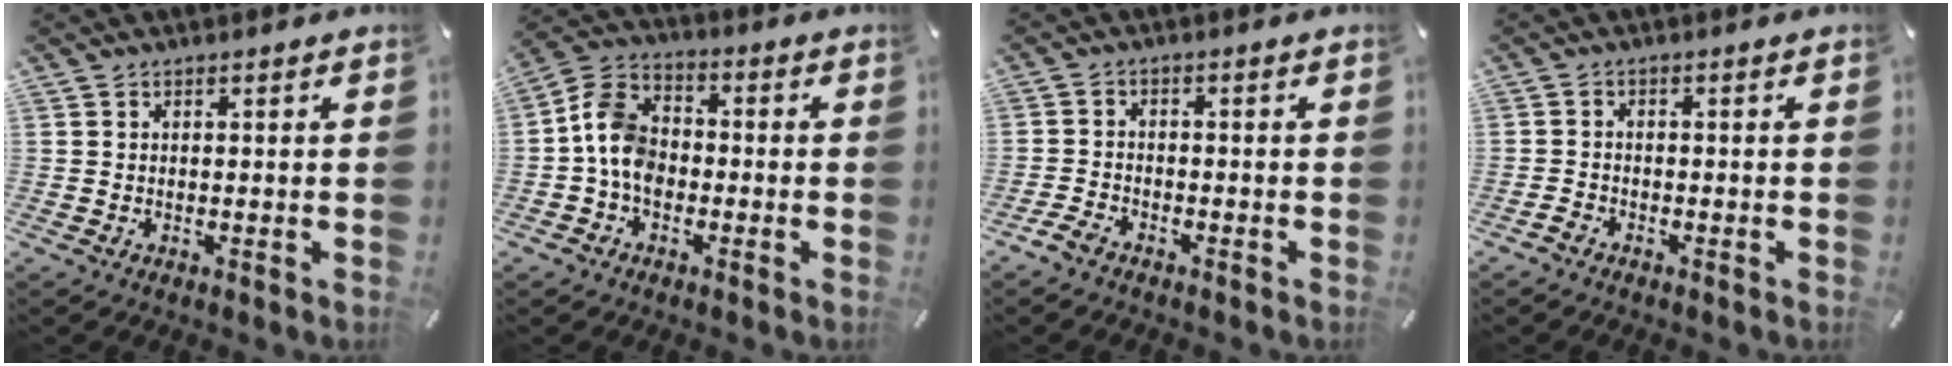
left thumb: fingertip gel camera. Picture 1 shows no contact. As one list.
[{"total": 8.5, "force": [-2.2, 6.5, 5.0], "torque": [-0.114, 0.022, -0.041]}, {"total": 2.9, "force": [-2.5, 1.3, 0.8], "torque": [-0.029, 0.009, -0.052]}, {"total": 1.6, "force": [-1.4, 0.6, 0.4], "torque": [-0.008, 0.006, -0.029]}]